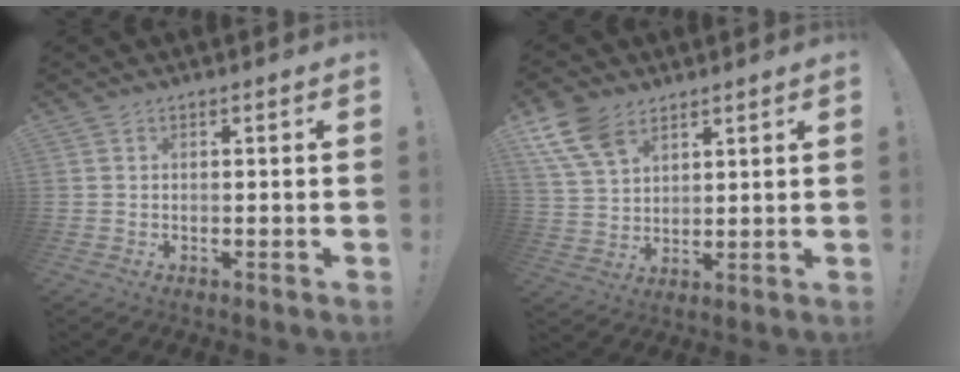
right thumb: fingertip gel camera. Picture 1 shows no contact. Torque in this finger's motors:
{"motor_torque": [0.20, 0.94, 0.15, -0.10, -0.02]}